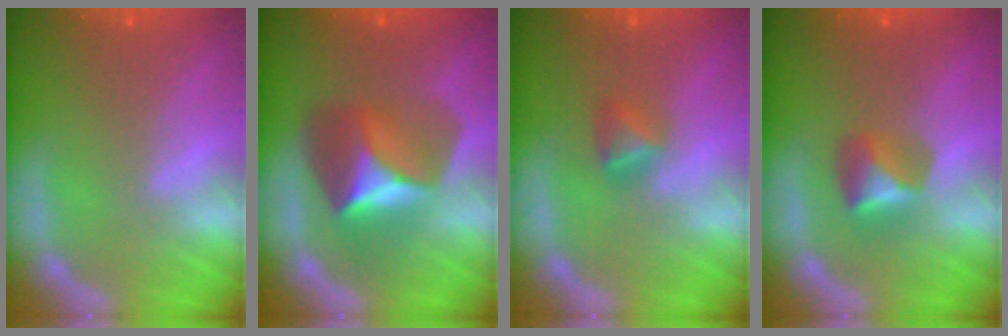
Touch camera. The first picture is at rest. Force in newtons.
{"total": 6.9}
{"total": 1.9}
{"total": 2.9}